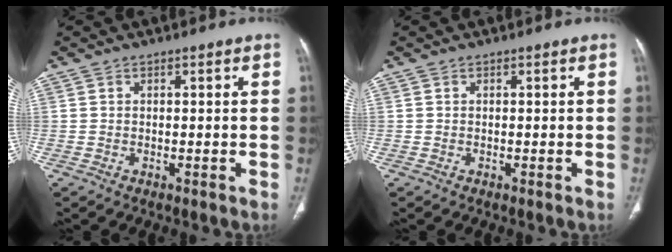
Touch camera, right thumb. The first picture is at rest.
{"total": 0.0}